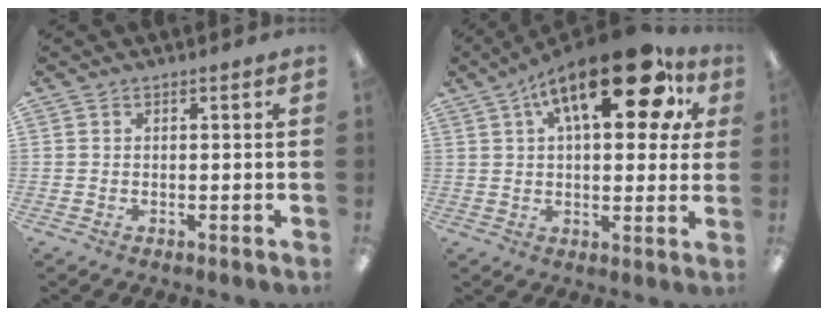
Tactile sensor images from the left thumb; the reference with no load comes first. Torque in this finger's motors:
{"motor_torque": [0.50, 1.93, 1.38, -1.39, 0.18]}